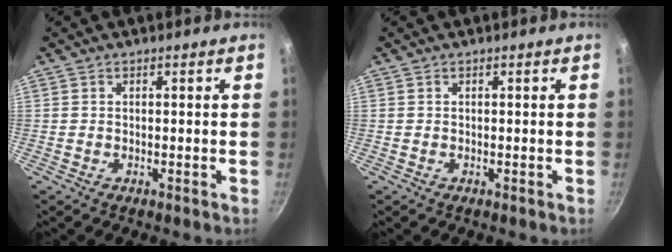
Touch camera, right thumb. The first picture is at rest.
{"total": 0.0}